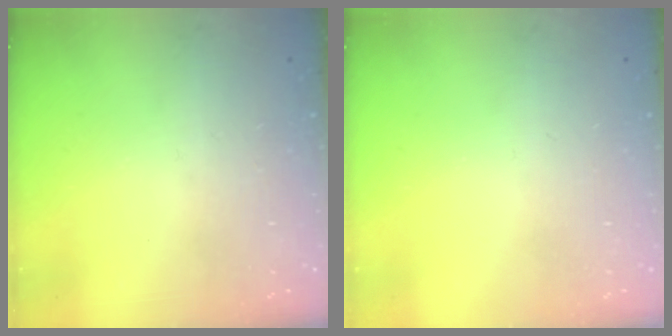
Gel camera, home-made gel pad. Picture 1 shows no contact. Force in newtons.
{"total": 0.0}